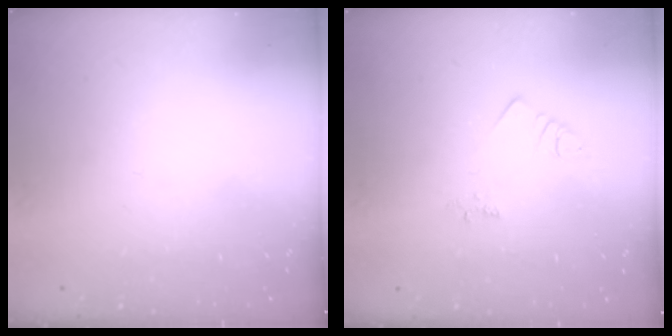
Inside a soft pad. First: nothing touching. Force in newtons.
{"total": 2.5, "press": 2.5, "slide": 0.5}